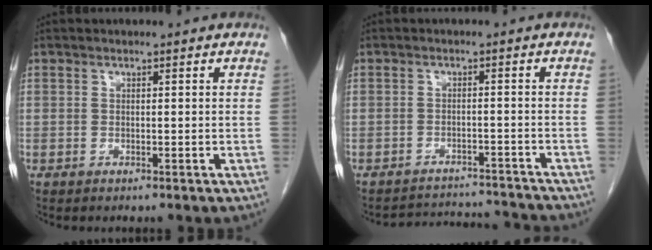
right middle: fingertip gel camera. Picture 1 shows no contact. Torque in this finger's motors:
{"motor_torque": [-0.52, -0.56, -0.02, -0.03]}